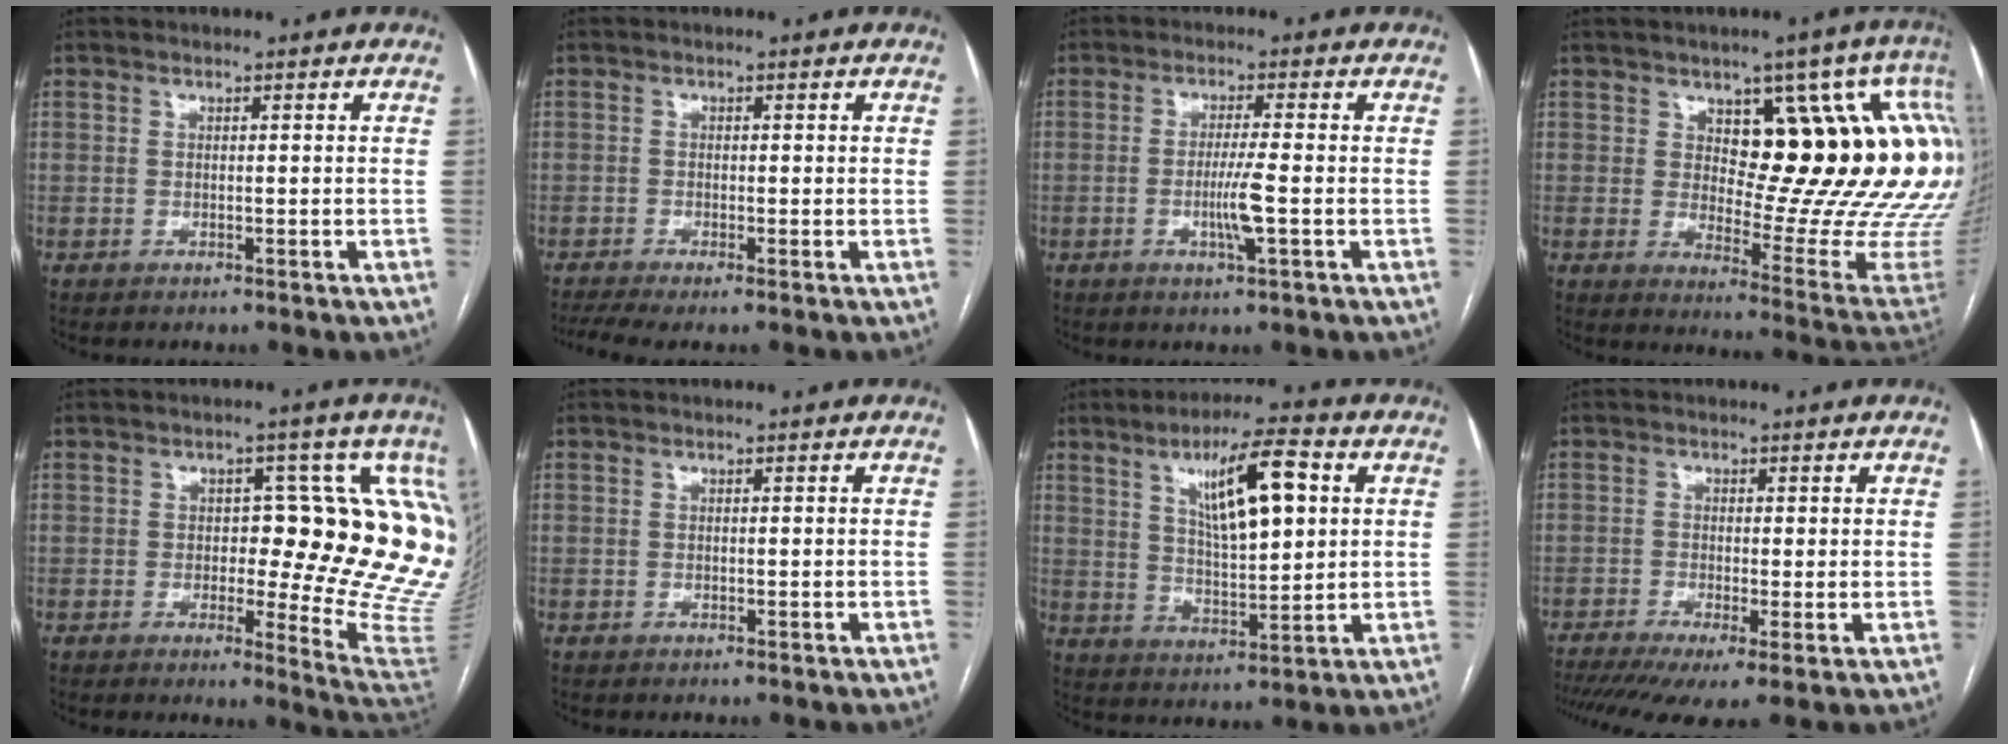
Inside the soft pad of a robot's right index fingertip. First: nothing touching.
{"total": 3.3, "force": [-1.7, 0.8, 2.7], "torque": [-0.056, -0.005, -0.034]}
{"total": 4.8, "force": [-1.2, -0.4, 4.6], "torque": [-0.087, -0.009, -0.023]}
{"total": 21.7, "force": [6.8, 6.3, 19.6], "torque": [-0.195, 0.007, 0.100]}
{"total": 15.9, "force": [2.5, 5.5, 14.8], "torque": [-0.142, 0.009, 0.026]}
{"total": 0.0}
{"total": 12.0, "force": [4.3, 2.7, 10.9], "torque": [-0.186, 0.009, 0.077]}
{"total": 8.9, "force": [-4.8, 2.5, 7.2], "torque": [-0.133, -0.013, -0.082]}